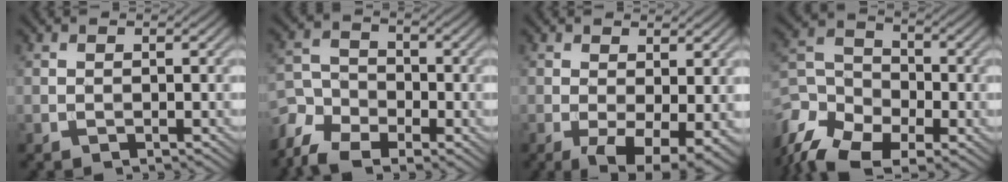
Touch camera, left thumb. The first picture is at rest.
{"total": 7.4, "force": [-5.1, 4.0, 3.5], "torque": [-0.085, -0.016, -0.110]}
{"total": 6.0, "force": [-1.5, 2.4, 5.3], "torque": [-0.091, -0.010, -0.018]}
{"total": 14.3, "force": [-9.2, 8.5, 7.1], "torque": [-0.182, -0.043, -0.150]}